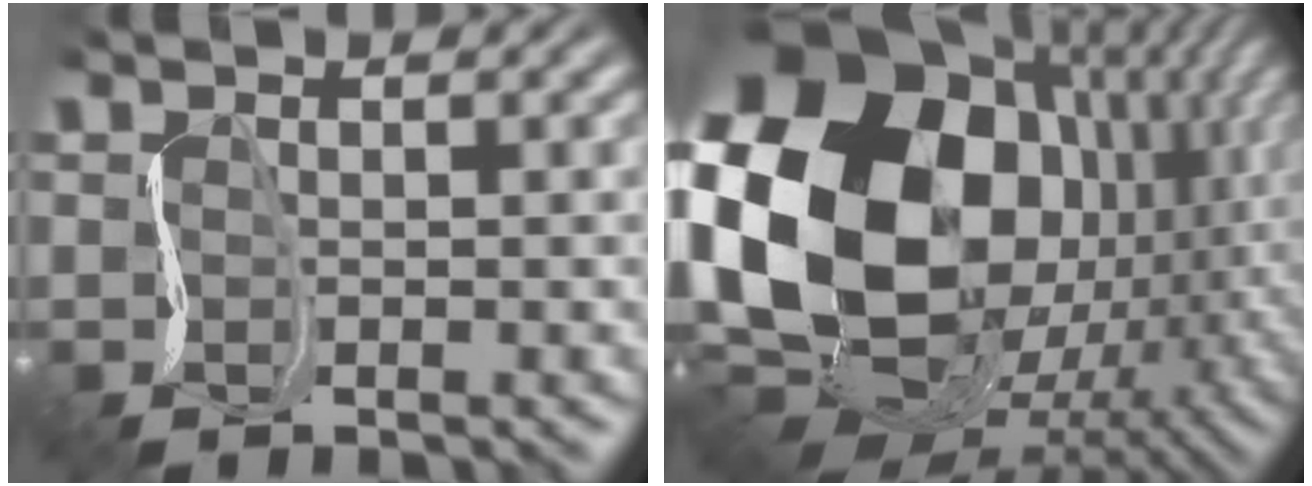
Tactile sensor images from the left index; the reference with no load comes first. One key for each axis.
{"total": 21.3, "fx": 1.6, "fy": 16.2, "fz": 13.7, "tx": -0.315, "ty": -0.051, "tz": 0.053}